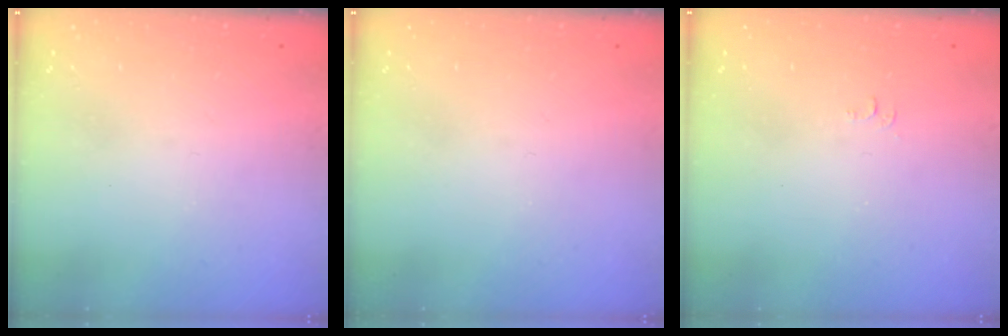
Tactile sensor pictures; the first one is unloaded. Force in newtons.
{"total": 0.0}
{"total": 3.9, "press": 3.8, "slide": 0.3}